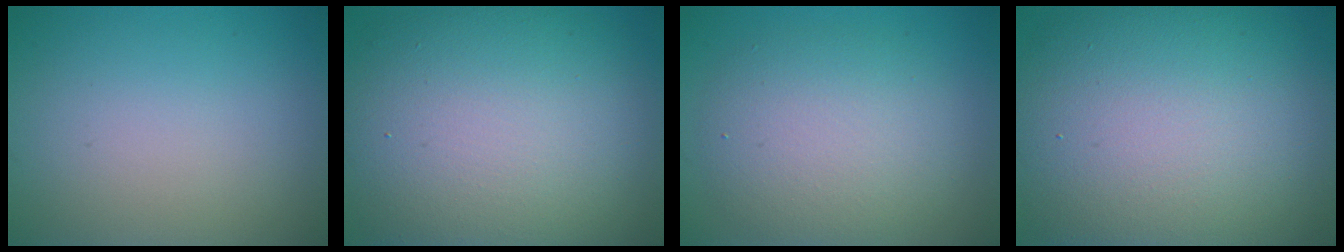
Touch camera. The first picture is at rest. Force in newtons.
{"total": 14.2, "press": 14.1, "slide": 1.1}
{"total": 5.7, "press": 5.7, "slide": 0.6}
{"total": 15.6, "press": 15.6, "slide": 0.6}